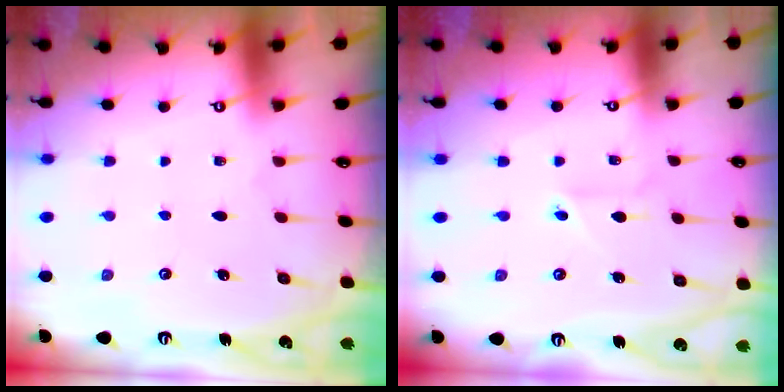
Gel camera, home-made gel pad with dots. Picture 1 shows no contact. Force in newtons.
{"total": 2.7, "press": 2.7, "slide": 0.1}